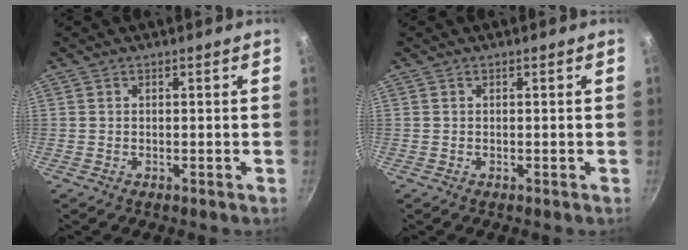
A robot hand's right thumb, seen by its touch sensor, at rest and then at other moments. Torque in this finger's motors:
{"motor_torque": [-0.26, 0.19, 0.05, 0.03, 0.00]}